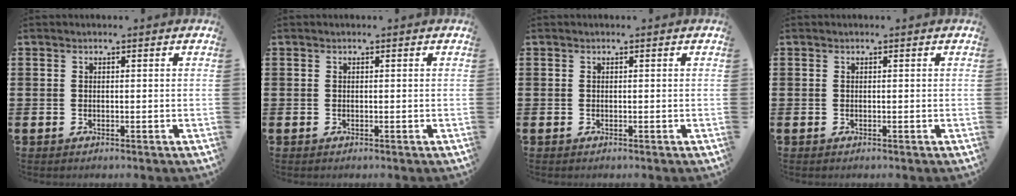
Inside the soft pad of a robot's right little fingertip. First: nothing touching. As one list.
[{"total": 0.0}, {"total": 0.0}, {"total": 0.0}]